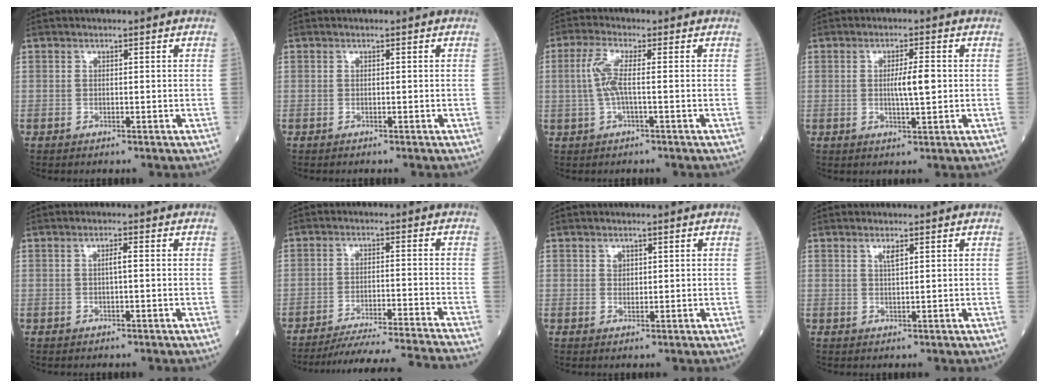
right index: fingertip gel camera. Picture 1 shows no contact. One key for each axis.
{"total": 0.0}
{"total": 4.4, "fx": -0.1, "fy": 0.5, "fz": 4.4, "tx": -0.104, "ty": 0.007, "tz": -0.005}
{"total": 4.2, "fx": 0.1, "fy": 0.4, "fz": 4.2, "tx": -0.072, "ty": 0.000, "tz": 0.002}
{"total": 1.4, "fx": 0.1, "fy": 0.1, "fz": 1.4, "tx": -0.026, "ty": 0.003, "tz": 0.000}
{"total": 17.3, "fx": -16.3, "fy": -2.1, "fz": 5.4, "tx": -0.076, "ty": -0.037, "tz": -0.236}
{"total": 1.1, "fx": 0.5, "fy": 0.9, "fz": 0.4, "tx": -0.002, "ty": -0.001, "tz": 0.006}
{"total": 1.4, "fx": 0.8, "fy": 0.1, "fz": 1.1, "tx": -0.025, "ty": -0.002, "tz": 0.014}